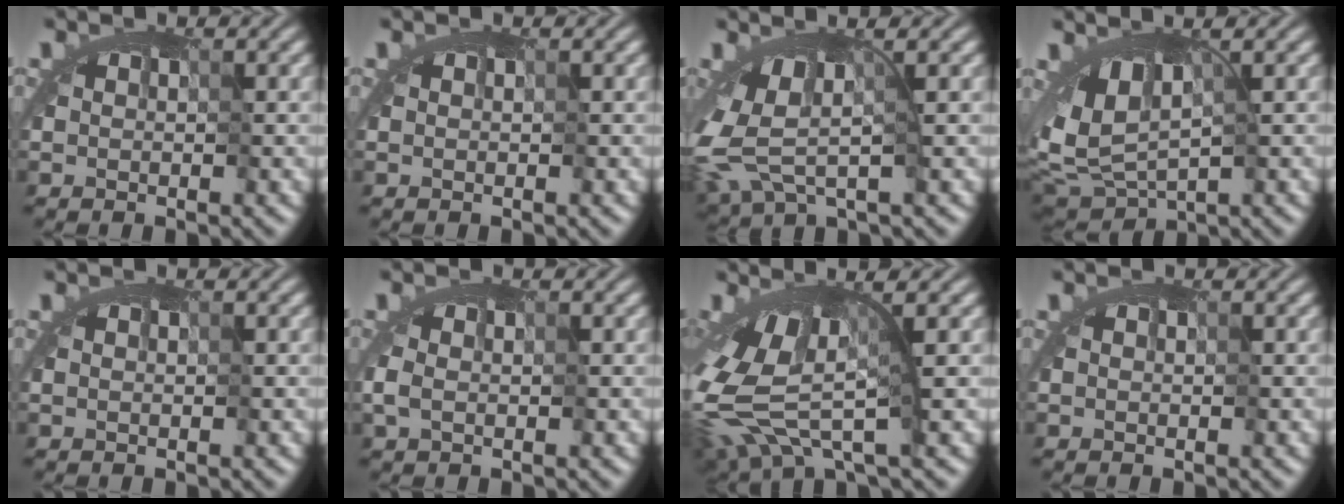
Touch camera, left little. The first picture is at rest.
{"total": 0.0}
{"total": 4.1, "force": [-0.7, 2.0, 3.5], "torque": [-0.083, -0.012, -0.012]}
{"total": 4.2, "force": [0.0, 2.2, 3.6], "torque": [-0.067, -0.011, 0.003]}
{"total": 0.0}
{"total": 0.0}
{"total": 6.2, "force": [-2.4, 1.7, 5.5], "torque": [-0.115, -0.006, -0.048]}
{"total": 0.0}